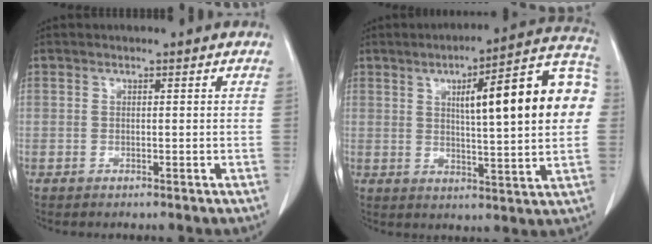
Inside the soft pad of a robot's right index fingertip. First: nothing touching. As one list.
[{"total": 18.6, "force": [3.4, 2.6, 18.1], "torque": [-0.239, 0.035, 0.041]}]